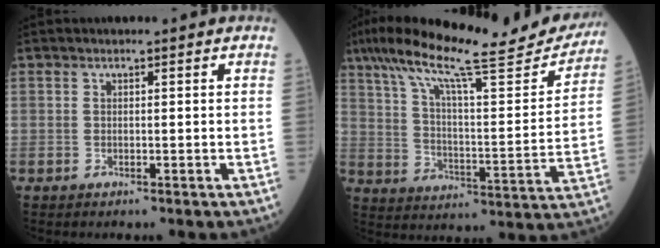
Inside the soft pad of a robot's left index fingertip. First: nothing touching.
{"total": 23.8, "force": [20.5, 2.9, 11.8], "torque": [-0.204, -0.004, 0.295]}